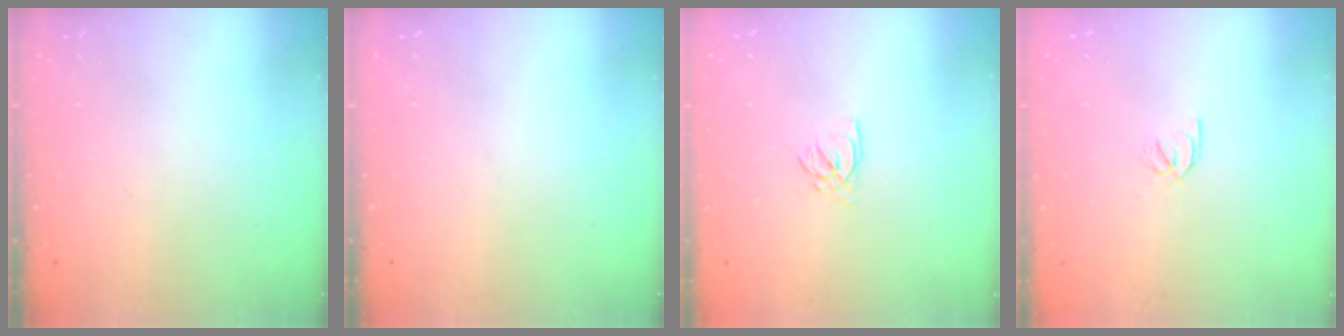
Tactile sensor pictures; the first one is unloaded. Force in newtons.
{"total": 0.0}
{"total": 2.3, "press": 2.3, "slide": 0.3}
{"total": 1.6, "press": 1.6, "slide": 0.3}